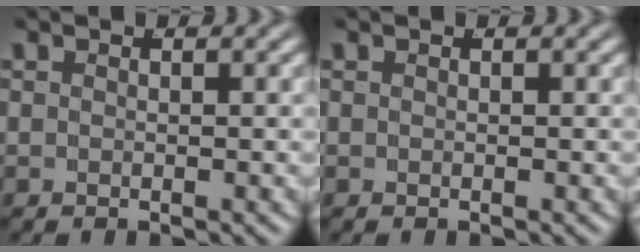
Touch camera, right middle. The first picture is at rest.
{"total": 0.0}